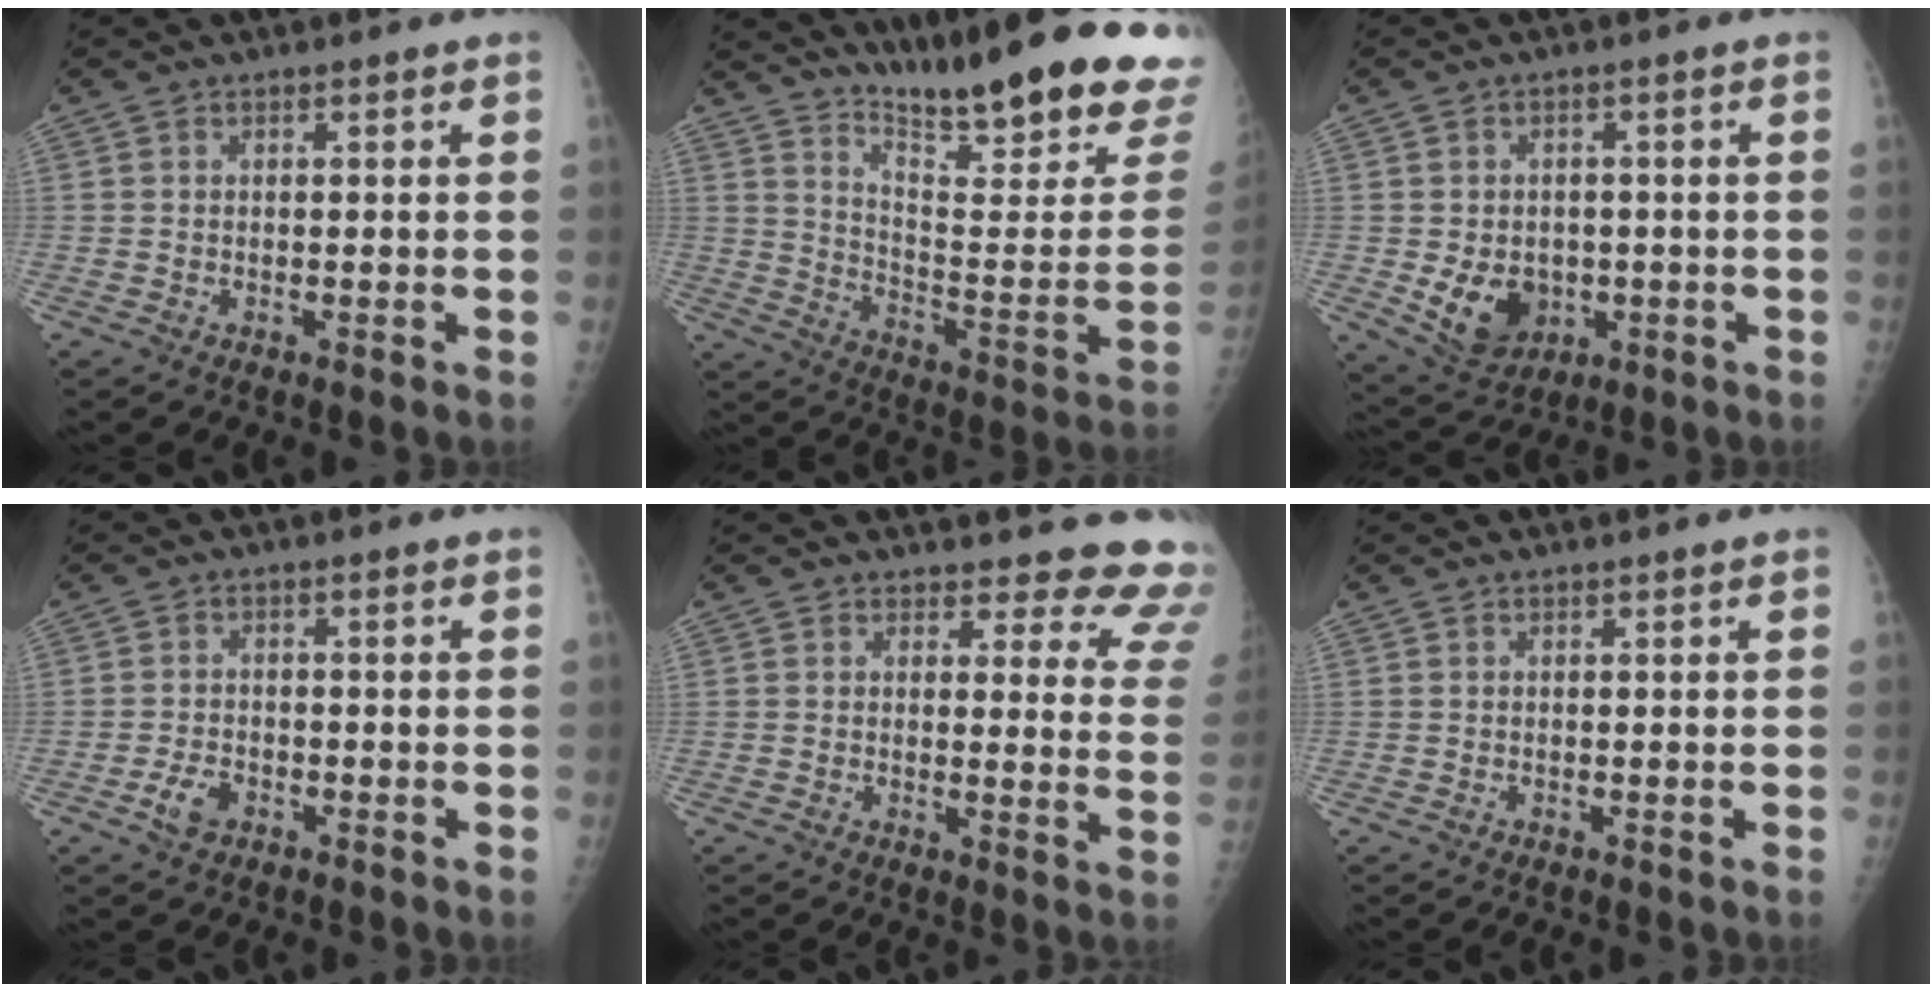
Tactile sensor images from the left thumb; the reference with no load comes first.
{"total": 26.2, "force": [19.6, 4.1, 16.9], "torque": [-0.229, -0.133, 0.285]}
{"total": 8.7, "force": [-1.8, 6.8, 5.0], "torque": [-0.058, 0.002, -0.011]}
{"total": 3.6, "force": [-1.9, 2.2, 2.1], "torque": [-0.036, 0.010, -0.033]}
{"total": 14.0, "force": [13.2, 4.0, 2.1], "torque": [0.033, -0.123, 0.109]}
{"total": 0.0}